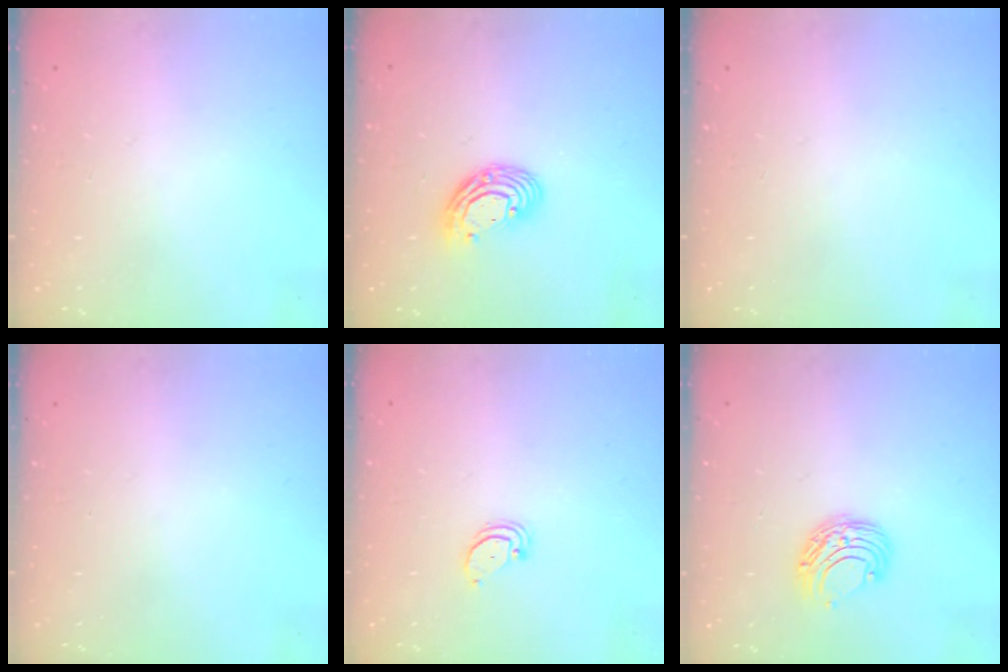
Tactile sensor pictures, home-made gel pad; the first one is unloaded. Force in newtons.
{"total": 9.5, "press": 9.5, "slide": 0.6}
{"total": 0.0}
{"total": 0.0}
{"total": 2.1, "press": 2.1, "slide": 0.2}
{"total": 7.6, "press": 7.6, "slide": 0.6}